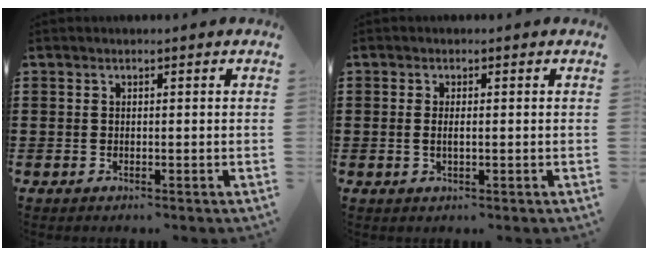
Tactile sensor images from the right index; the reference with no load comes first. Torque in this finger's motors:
{"motor_torque": [-0.09, -0.08, 0.01, -0.01]}